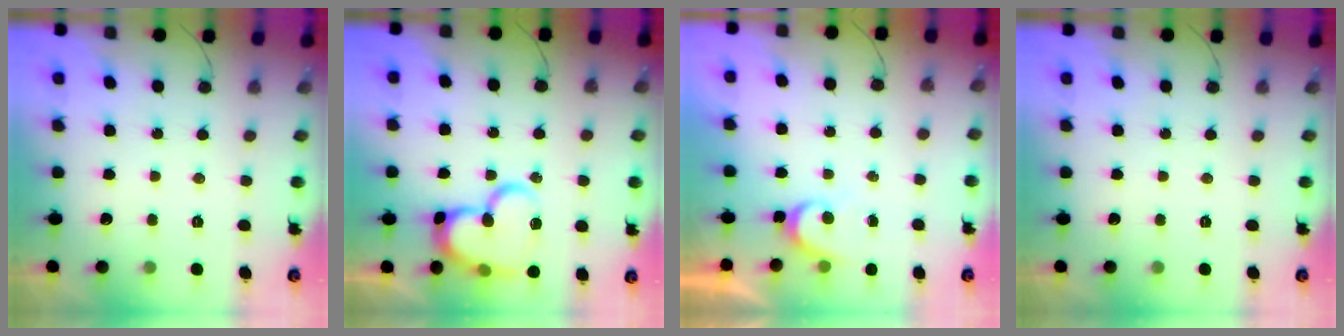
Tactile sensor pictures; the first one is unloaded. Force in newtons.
{"total": 17.6, "press": 17.5, "slide": 1.7}
{"total": 3.7, "press": 3.7, "slide": 0.4}
{"total": 0.0}